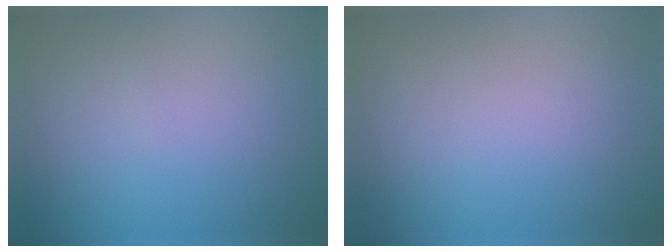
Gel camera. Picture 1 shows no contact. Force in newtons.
{"total": 0.0}